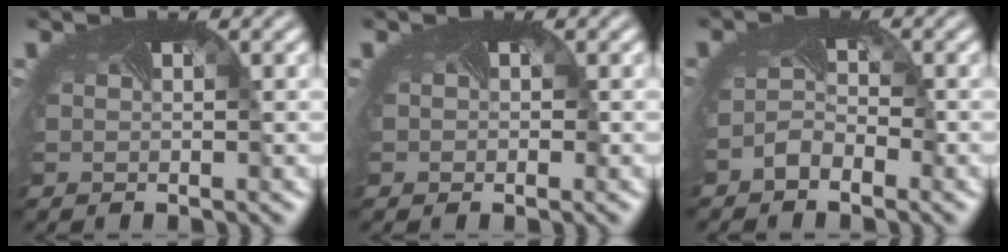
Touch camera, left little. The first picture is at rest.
{"total": 0.6, "force": [0.0, 0.6, 0.1], "torque": [-0.003, -0.006, 0.003]}
{"total": 1.9, "force": [-1.8, 0.6, 0.0], "torque": [-0.018, -0.004, -0.032]}